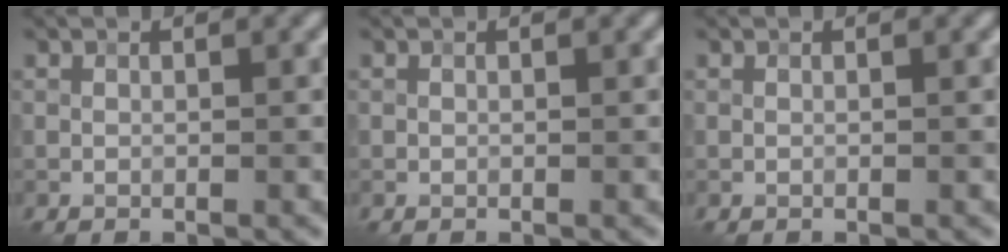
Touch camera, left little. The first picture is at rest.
{"total": 0.0}
{"total": 0.0}